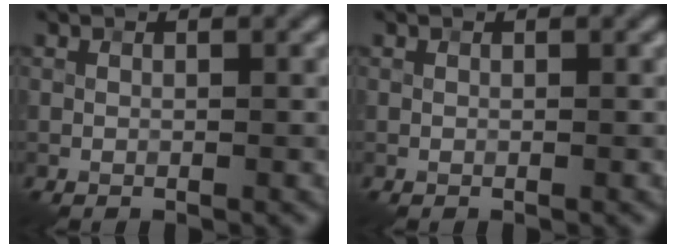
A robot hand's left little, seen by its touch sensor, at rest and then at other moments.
{"total": 0.0}